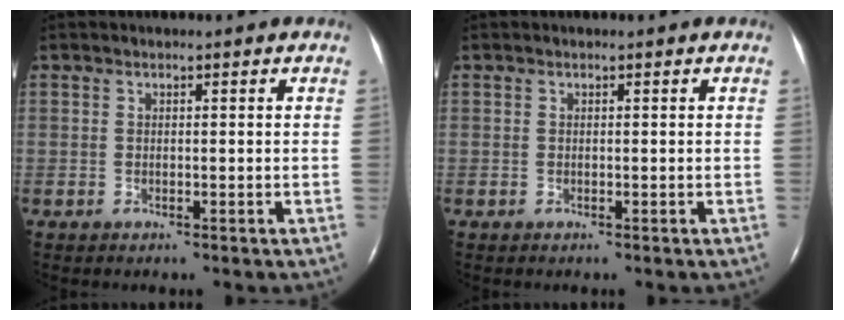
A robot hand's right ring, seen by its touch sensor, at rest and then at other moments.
{"total": 0.0}